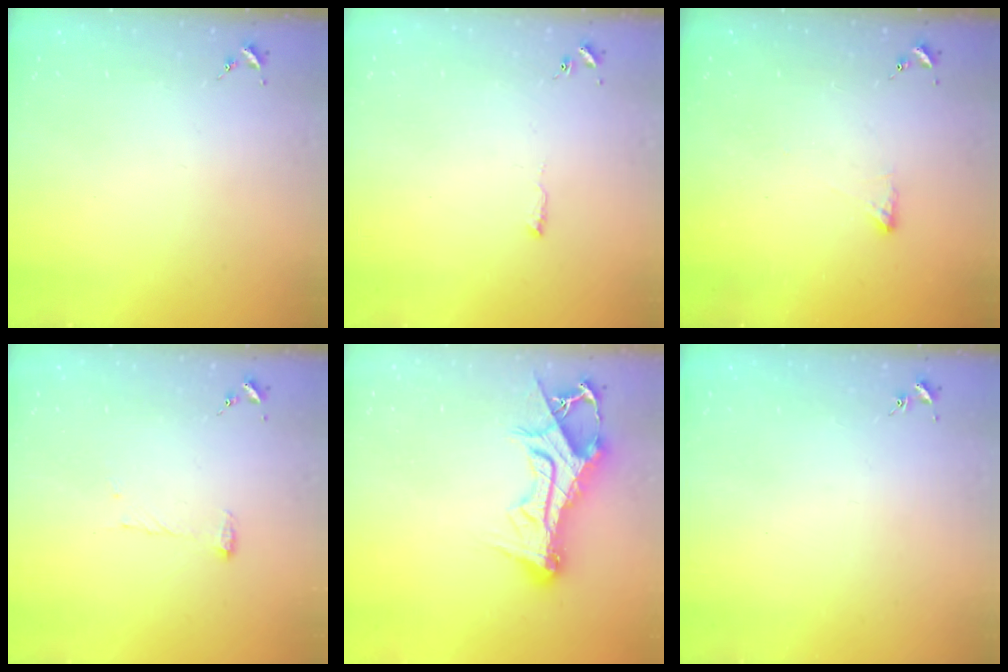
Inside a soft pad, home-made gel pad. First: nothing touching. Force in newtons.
{"total": 4.1, "press": 4.1, "slide": 0.5}
{"total": 2.9, "press": 2.8, "slide": 0.5}
{"total": 6.9, "press": 6.9, "slide": 0.7}
{"total": 14.7, "press": 14.6, "slide": 1.7}
{"total": 0.9, "press": 0.9, "slide": 0.2}